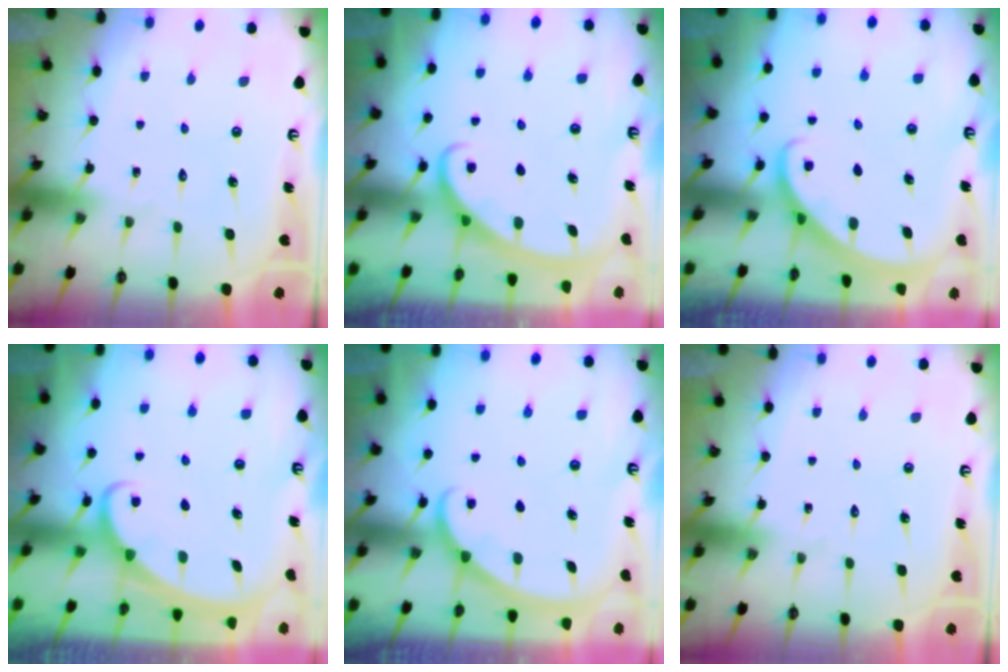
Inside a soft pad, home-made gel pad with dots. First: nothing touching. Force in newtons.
{"total": 3.0, "press": 2.9, "slide": 0.4}
{"total": 2.1, "press": 2.1, "slide": 0.2}
{"total": 2.3, "press": 2.3, "slide": 0.3}
{"total": 1.2, "press": 1.2, "slide": 0.2}
{"total": 0.0}